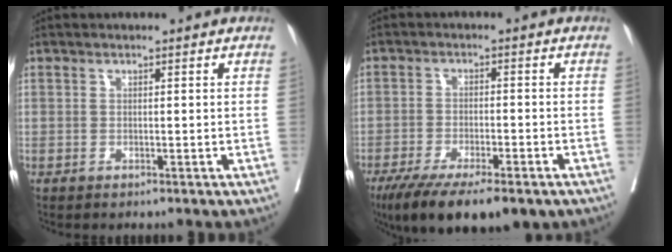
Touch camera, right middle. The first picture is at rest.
{"total": 15.2, "force": [-10.7, 4.2, 10.0], "torque": [-0.156, -0.027, -0.166]}